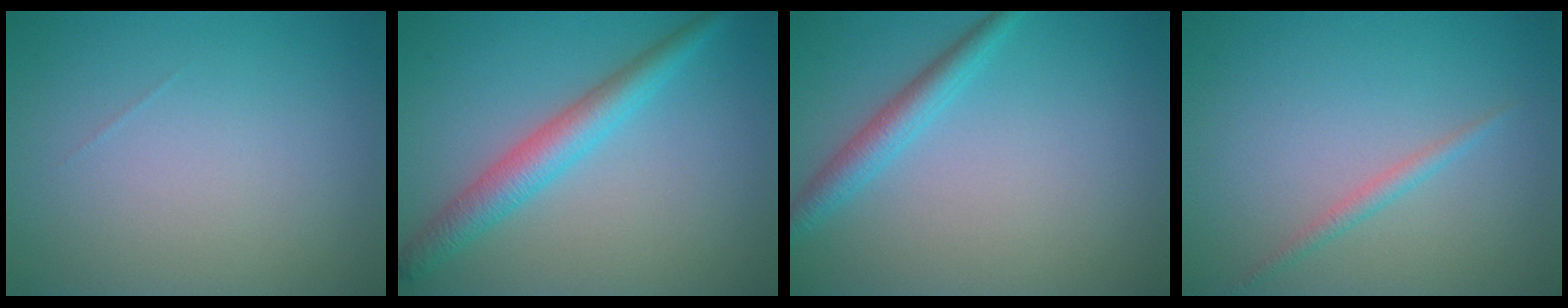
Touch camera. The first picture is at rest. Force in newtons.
{"total": 3.8, "press": 3.8, "slide": 0.1}
{"total": 2.6, "press": 2.5, "slide": 0.1}
{"total": 1.2, "press": 1.2, "slide": 0.0}